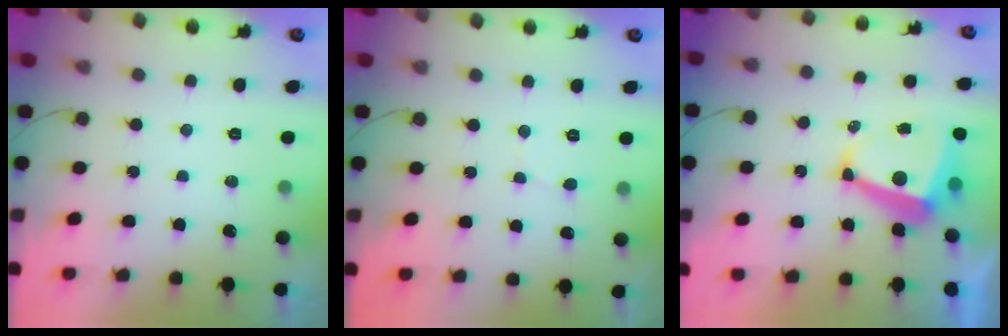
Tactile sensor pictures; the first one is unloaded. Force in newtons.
{"total": 2.1, "press": 2.1, "slide": 0.2}
{"total": 8.2, "press": 8.0, "slide": 1.3}